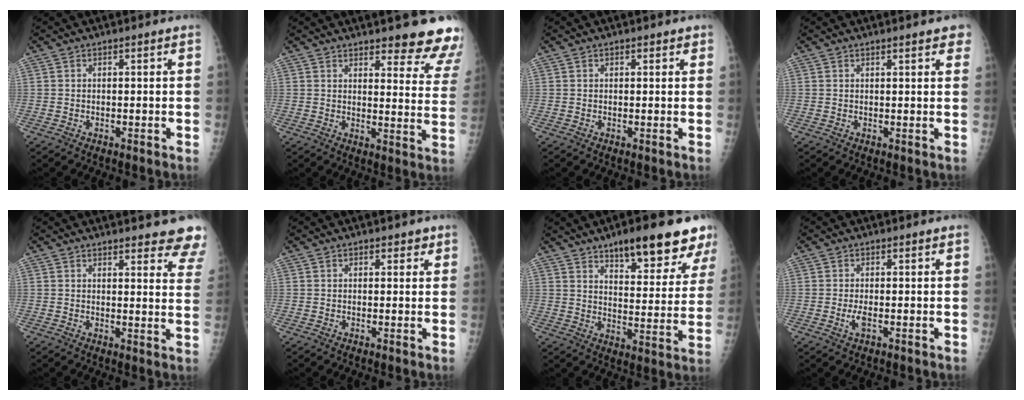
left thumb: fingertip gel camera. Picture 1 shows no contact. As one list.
[{"total": 14.3, "force": [12.2, 3.3, 6.8], "torque": [-0.037, -0.084, 0.128]}, {"total": 1.2, "force": [0.7, 0.8, 0.7], "torque": [-0.002, 0.000, 0.005]}, {"total": 3.6, "force": [2.4, 1.1, 2.5], "torque": [-0.014, 0.000, 0.026]}, {"total": 11.4, "force": [10.3, 2.5, 4.3], "torque": [-0.006, -0.054, 0.092]}, {"total": 2.2, "force": [1.1, 1.5, 1.2], "torque": [0.001, -0.001, 0.011]}, {"total": 17.5, "force": [11.8, 5.3, 11.9], "torque": [-0.122, -0.055, 0.169]}, {"total": 2.4, "force": [-0.6, 0.9, 2.1], "torque": [-0.047, -0.004, -0.012]}]